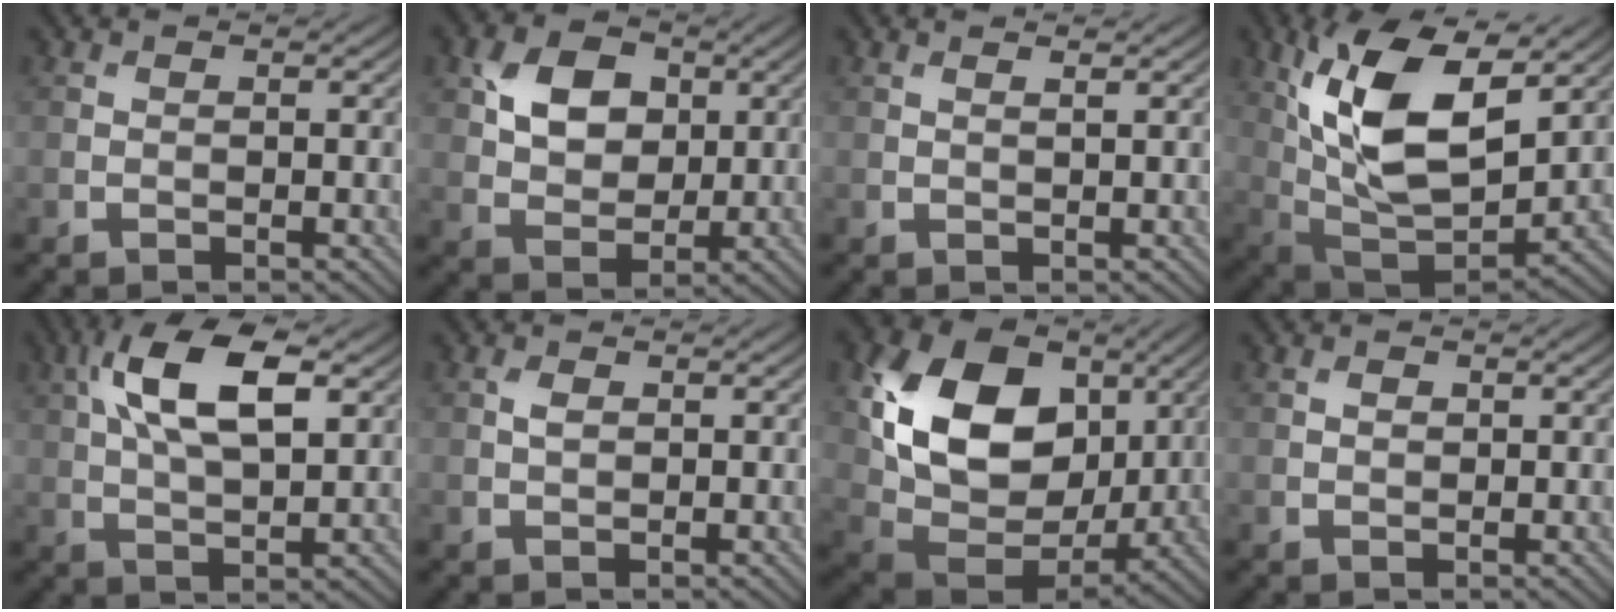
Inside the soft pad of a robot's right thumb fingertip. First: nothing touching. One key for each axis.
{"total": 6.9, "fx": 2.3, "fy": 5.0, "fz": 4.1, "tx": -0.088, "ty": 0.003, "tz": 0.033}
{"total": 1.0, "fx": 0.7, "fy": 0.1, "fz": 0.7, "tx": -0.012, "ty": -0.002, "tz": 0.011}
{"total": 15.1, "fx": 5.6, "fy": 7.2, "fz": 12.0, "tx": -0.244, "ty": -0.001, "tz": 0.109}
{"total": 11.6, "fx": 4.0, "fy": 5.2, "fz": 9.6, "tx": -0.191, "ty": 0.012, "tz": 0.071}
{"total": 1.2, "fx": 0.4, "fy": 0.7, "fz": 0.9, "tx": -0.020, "ty": 0.004, "tz": 0.006}
{"total": 16.2, "fx": 4.8, "fy": 11.5, "fz": 10.5, "tx": -0.211, "ty": 0.006, "tz": 0.092}
{"total": 1.0, "fx": 0.4, "fy": 0.7, "fz": 0.6, "tx": -0.012, "ty": 0.000, "tz": 0.007}